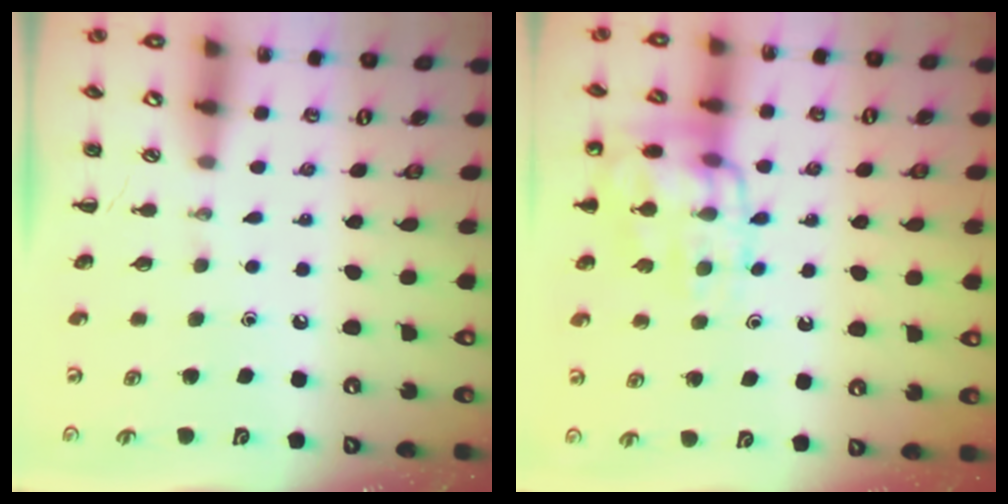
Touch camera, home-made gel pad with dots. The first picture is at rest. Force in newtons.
{"total": 14.7, "press": 14.6, "slide": 1.0}